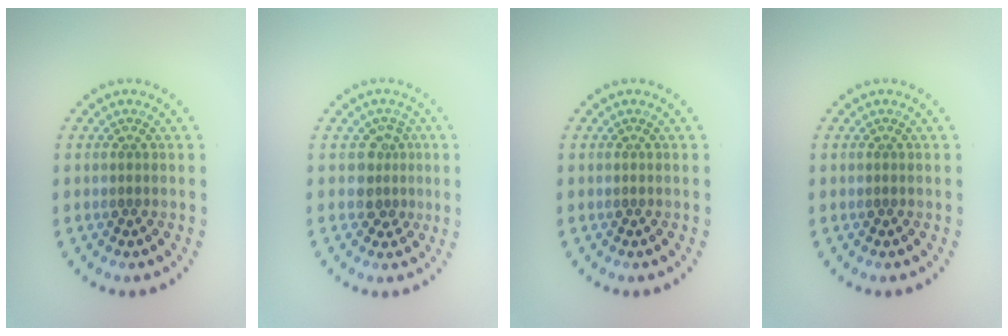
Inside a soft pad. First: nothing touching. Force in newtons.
{"total": 2.4, "press": 1.9, "slide": 1.5}
{"total": 0.0}
{"total": 0.0}